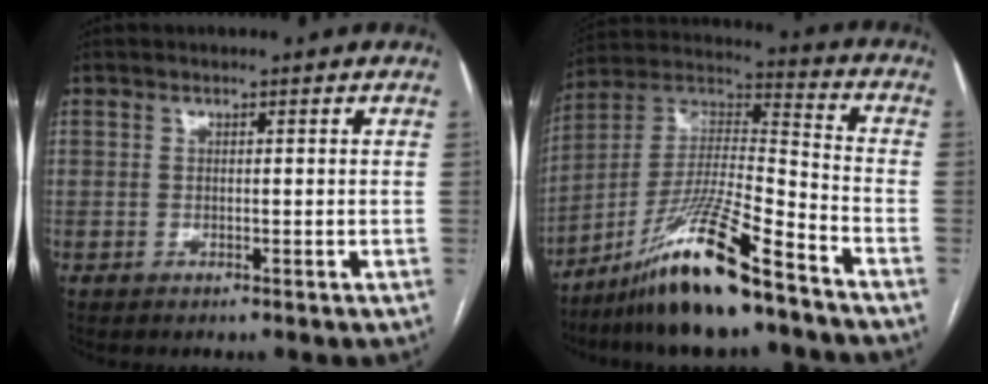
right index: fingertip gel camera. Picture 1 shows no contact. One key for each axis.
{"total": 16.6, "fx": -11.8, "fy": 0.7, "fz": 11.7, "tx": -0.231, "ty": -0.006, "tz": -0.213}